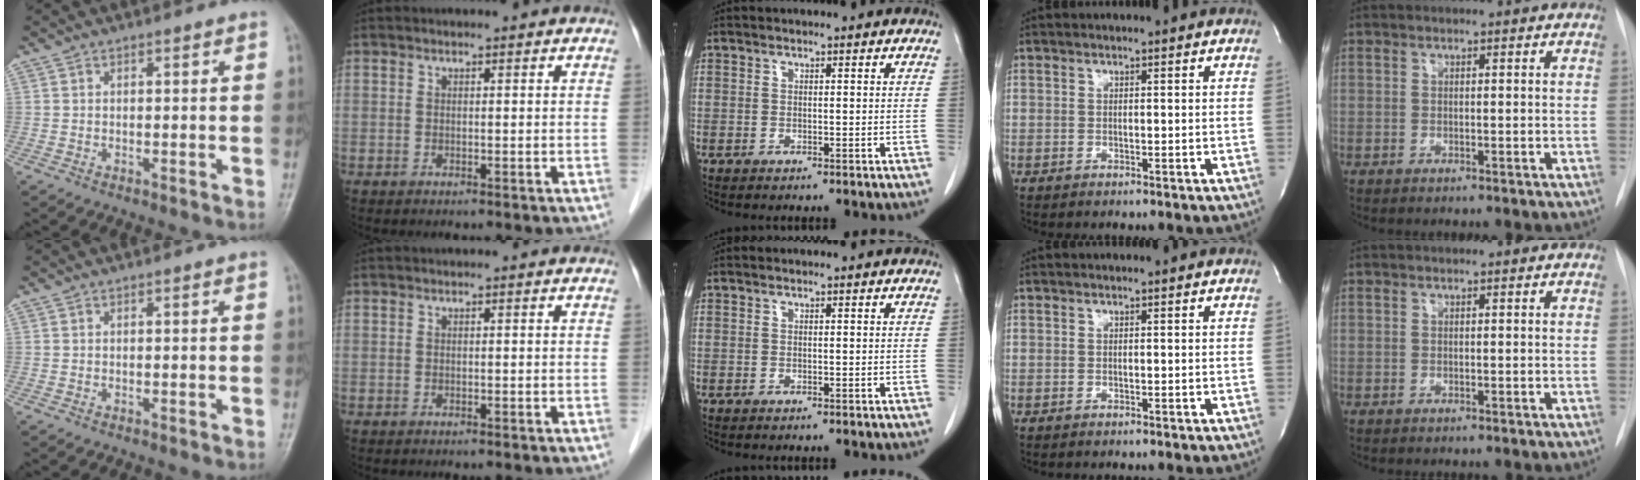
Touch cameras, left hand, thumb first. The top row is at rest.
{}